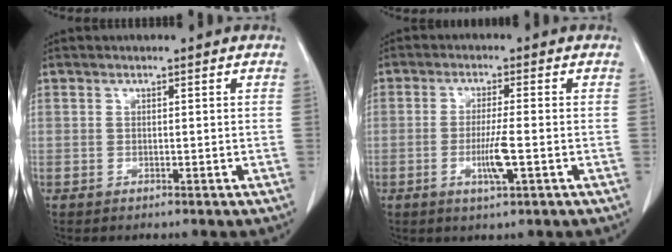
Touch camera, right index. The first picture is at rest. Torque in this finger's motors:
{"motor_torque": [0.01, 0.18, 0.05, 0.03]}